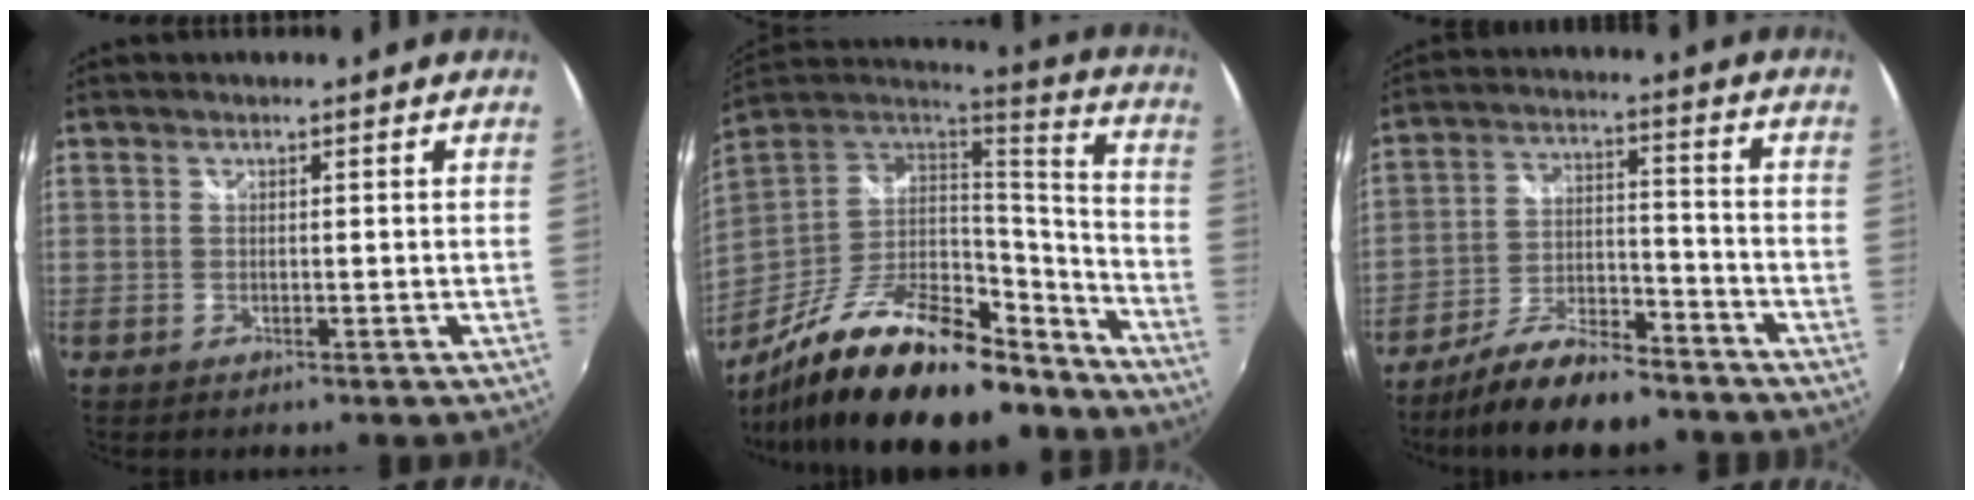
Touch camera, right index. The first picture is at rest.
{"total": 29.2, "force": [-21.3, 10.4, 17.0], "torque": [-0.294, -0.009, -0.332]}
{"total": 13.8, "force": [-11.1, 4.2, 7.0], "torque": [-0.142, 0.002, -0.187]}